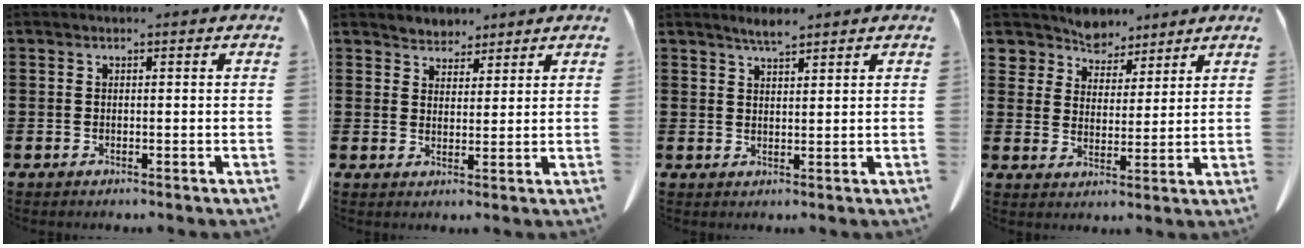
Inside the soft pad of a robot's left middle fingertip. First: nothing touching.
{"total": 3.1, "force": [2.9, 1.0, -0.2], "torque": [-0.007, -0.002, 0.057]}
{"total": 2.8, "force": [2.4, 0.3, 1.4], "torque": [-0.032, -0.002, 0.044]}
{"total": 6.1, "force": [5.6, 2.4, -0.1], "torque": [-0.034, -0.032, 0.104]}